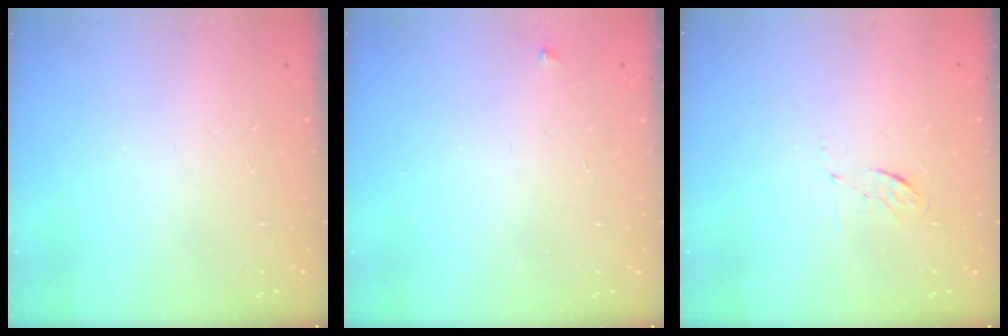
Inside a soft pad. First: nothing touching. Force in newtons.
{"total": 3.2, "press": 3.2, "slide": 0.5}
{"total": 4.0, "press": 3.7, "slide": 1.3}